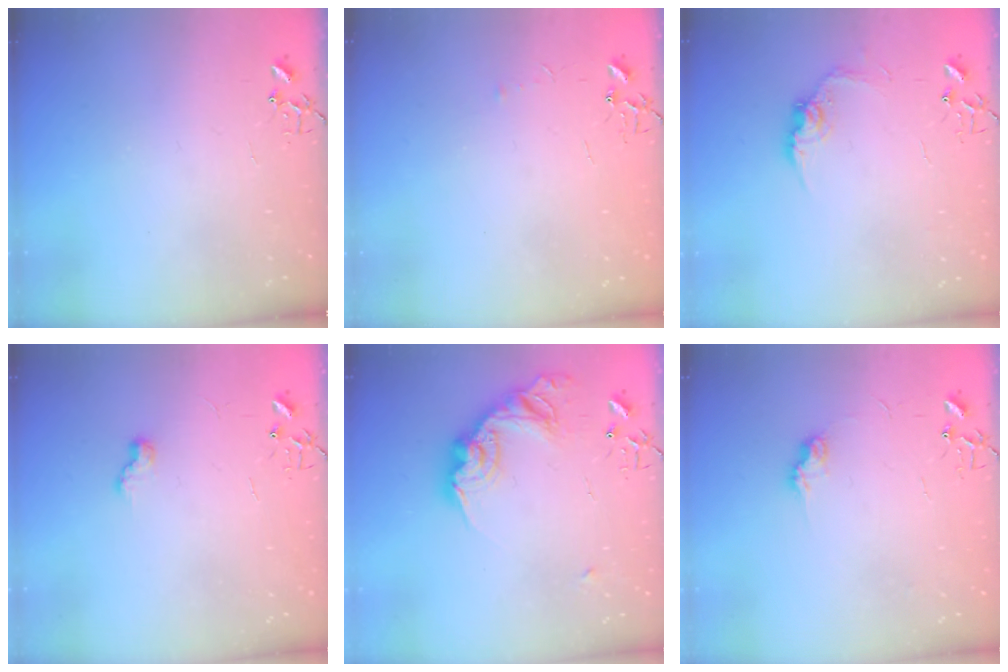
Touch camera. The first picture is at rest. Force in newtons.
{"total": 3.2, "press": 3.1, "slide": 0.5}
{"total": 9.9, "press": 9.9, "slide": 0.6}
{"total": 7.5, "press": 7.5, "slide": 0.7}
{"total": 16.0, "press": 16.0, "slide": 1.0}
{"total": 8.0, "press": 8.0, "slide": 0.5}